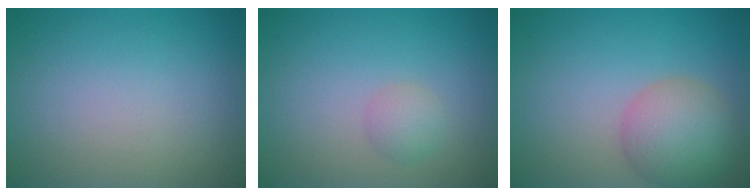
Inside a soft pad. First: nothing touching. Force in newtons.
{"total": 1.5, "press": 1.5, "slide": 0.1}
{"total": 5.6, "press": 5.6, "slide": 0.3}